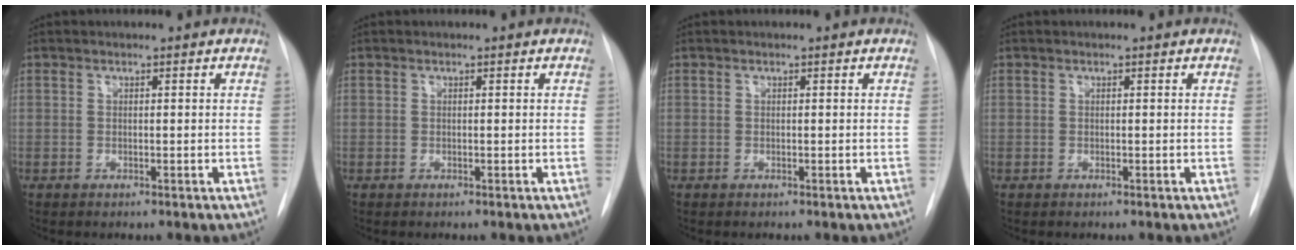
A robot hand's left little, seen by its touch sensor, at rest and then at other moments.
{"total": 0.0}
{"total": 0.0}
{"total": 0.0}